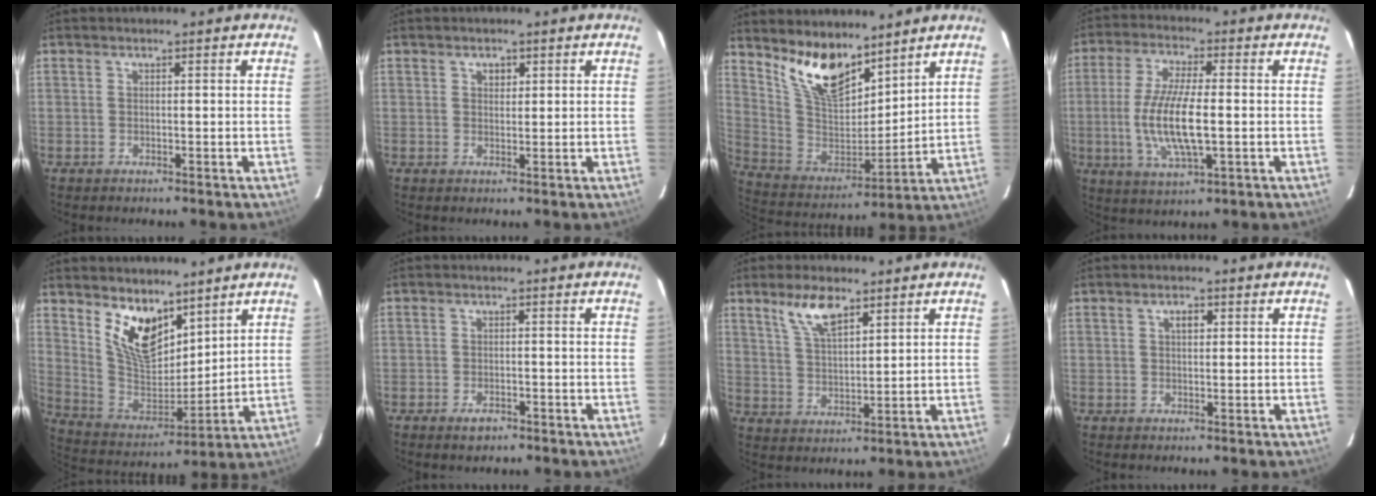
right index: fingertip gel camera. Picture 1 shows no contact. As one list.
[{"total": 1.6, "force": [0.8, 1.2, 0.6], "torque": [-0.007, 0.006, 0.013]}, {"total": 14.6, "force": [10.6, 6.2, 7.8], "torque": [-0.158, -0.003, 0.216]}, {"total": 12.0, "force": [-1.5, 3.2, 11.5], "torque": [-0.234, -0.009, -0.028]}, {"total": 13.1, "force": [8.6, 6.5, 7.6], "torque": [-0.143, -0.009, 0.176]}, {"total": 2.7, "force": [-1.9, 1.4, 1.4], "torque": [-0.033, -0.002, -0.033]}, {"total": 7.3, "force": [4.8, 2.6, 4.8], "torque": [-0.090, 0.005, 0.098]}, {"total": 1.9, "force": [0.6, 1.1, 1.4], "torque": [-0.022, 0.008, 0.011]}]